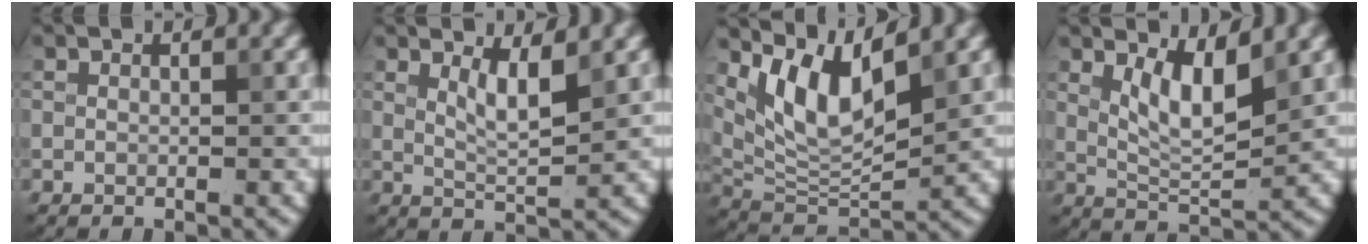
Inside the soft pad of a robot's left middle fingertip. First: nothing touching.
{"total": 2.7, "force": [1.4, 0.6, 2.3], "torque": [-0.043, -0.010, 0.028]}
{"total": 6.9, "force": [3.7, 2.4, 5.3], "torque": [-0.103, -0.014, 0.075]}
{"total": 4.2, "force": [1.9, 1.2, 3.5], "torque": [-0.072, -0.011, 0.039]}